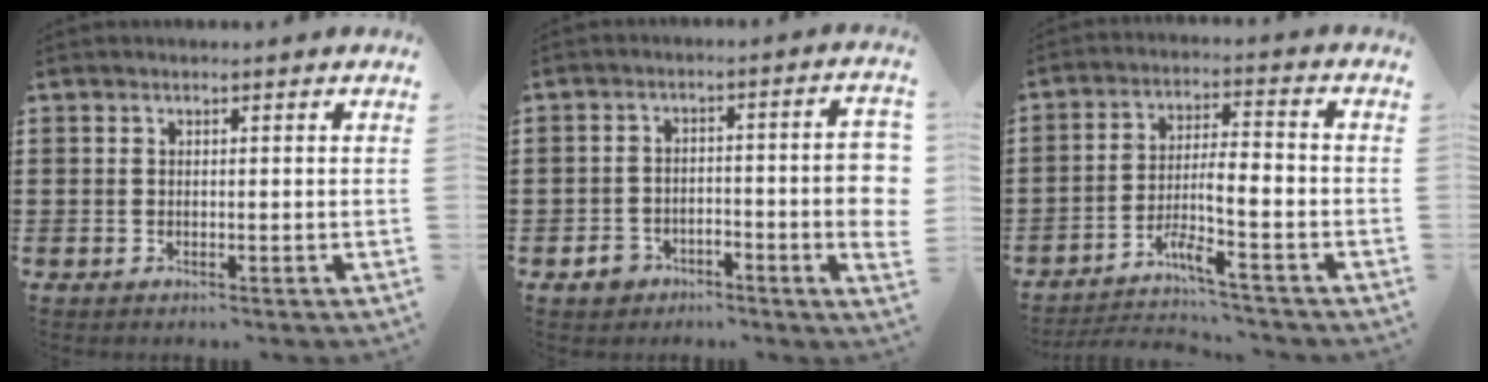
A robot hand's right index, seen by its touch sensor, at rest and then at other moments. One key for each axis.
{"total": 5.6, "fx": -2.2, "fy": 2.0, "fz": 4.7, "tx": -0.076, "ty": 0.010, "tz": -0.039}
{"total": 6.3, "fx": -4.3, "fy": 1.0, "fz": 4.5, "tx": -0.083, "ty": -0.008, "tz": -0.084}